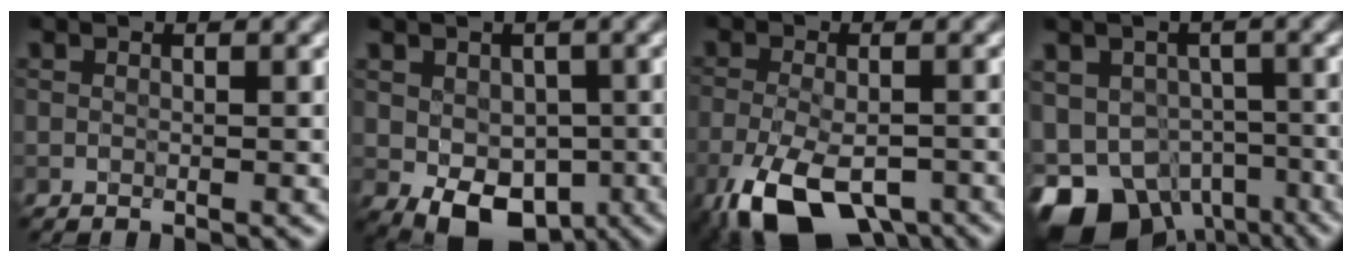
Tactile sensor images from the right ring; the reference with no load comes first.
{"total": 6.8, "force": [-2.2, 4.7, 4.3], "torque": [-0.068, -0.011, -0.032]}
{"total": 9.5, "force": [-5.4, 4.5, 6.4], "torque": [-0.133, -0.033, -0.086]}
{"total": 10.8, "force": [-6.5, 6.9, 5.1], "torque": [-0.091, -0.022, -0.108]}